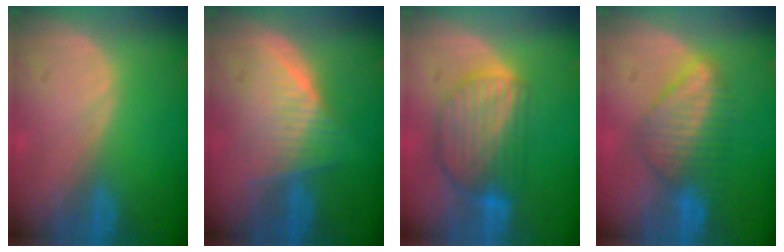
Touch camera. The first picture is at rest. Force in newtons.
{"total": 6.3, "press": 6.1, "slide": 1.6}
{"total": 8.9, "press": 7.7, "slide": 4.4}
{"total": 6.5, "press": 6.4, "slide": 0.8}